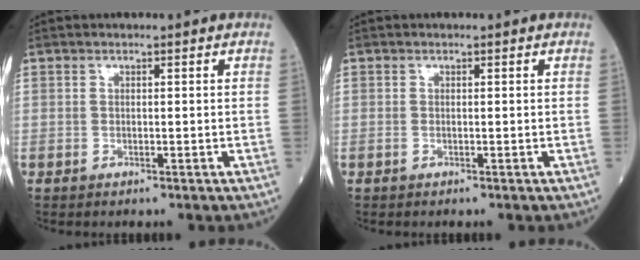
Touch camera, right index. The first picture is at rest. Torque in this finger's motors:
{"motor_torque": [-0.13, -0.14, -0.01, -0.01]}